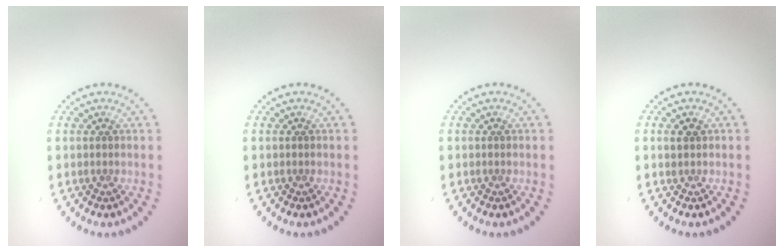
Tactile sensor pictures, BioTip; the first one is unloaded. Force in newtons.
{"total": 0.0}
{"total": 0.0}
{"total": 1.1, "press": 1.1, "slide": 0.4}